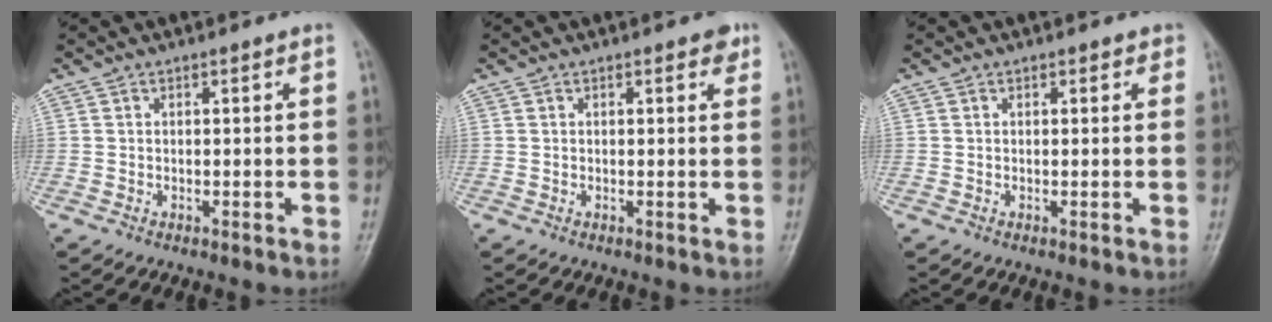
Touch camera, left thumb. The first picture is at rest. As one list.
[{"total": 1.7, "force": [1.0, 0.8, 1.1], "torque": [-0.005, -0.002, 0.010]}, {"total": 1.2, "force": [0.7, 0.8, 0.5], "torque": [0.010, -0.002, 0.003]}]